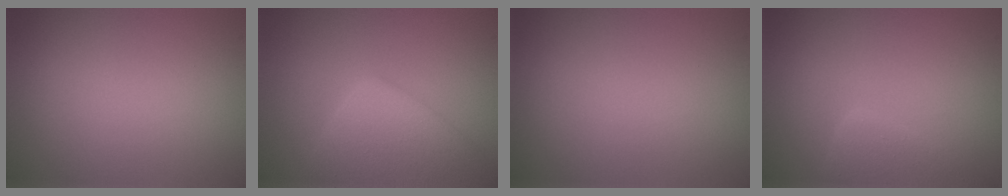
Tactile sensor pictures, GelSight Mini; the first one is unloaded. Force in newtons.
{"total": 5.6, "press": 5.6, "slide": 0.4}
{"total": 0.0}
{"total": 2.8, "press": 2.8, "slide": 0.3}